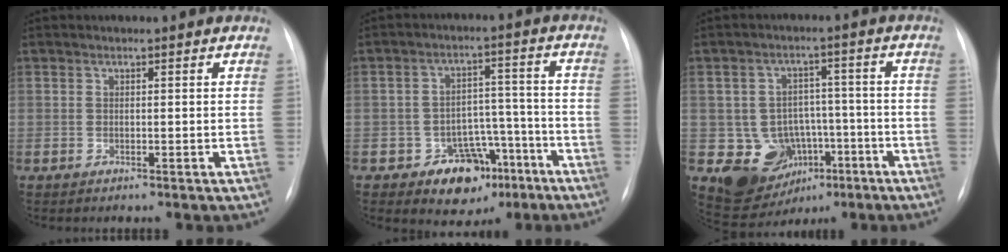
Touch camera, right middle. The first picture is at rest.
{"total": 8.9, "force": [-5.0, 6.3, 3.8], "torque": [-0.034, 0.032, -0.065]}
{"total": 10.0, "force": [-3.7, 8.6, 3.5], "torque": [-0.054, 0.029, -0.042]}